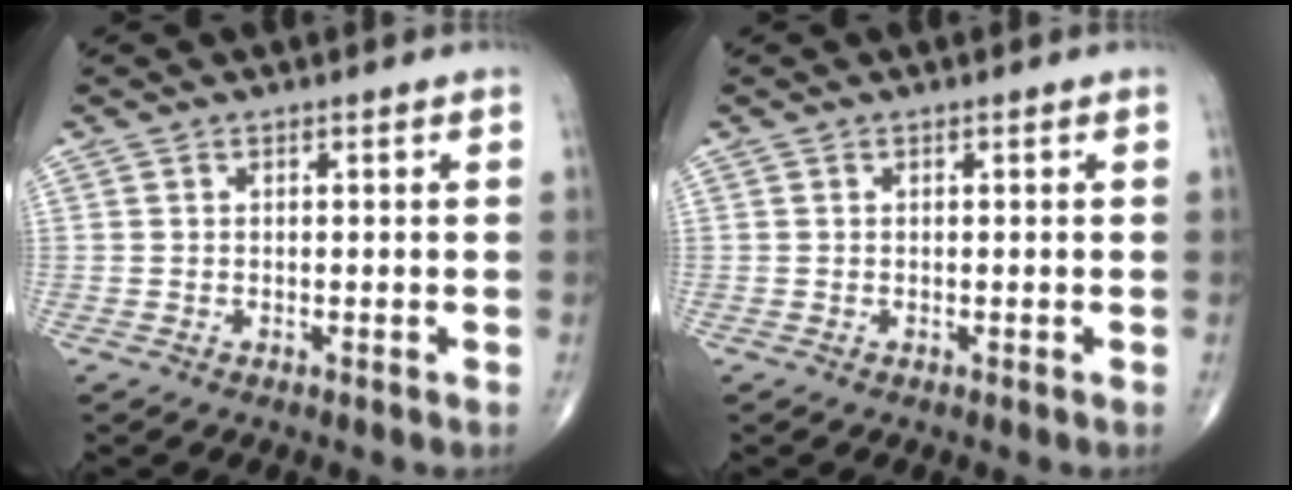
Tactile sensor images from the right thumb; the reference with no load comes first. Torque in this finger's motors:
{"motor_torque": [0.00, 0.00, 0.00, 0.00, 0.00]}